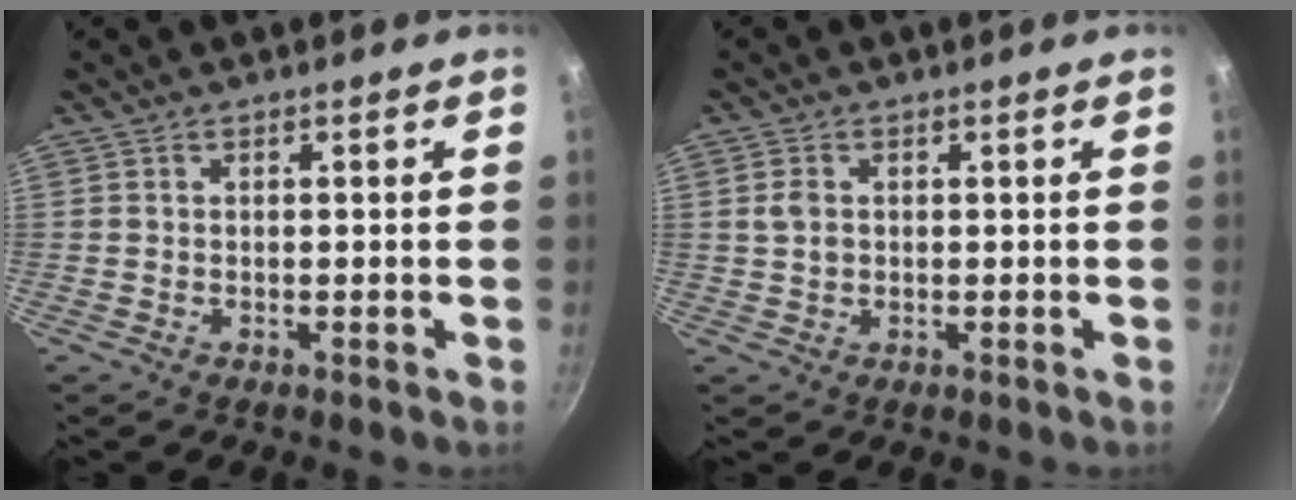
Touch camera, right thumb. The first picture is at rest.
{"total": 2.7, "force": [0.5, 2.0, 1.8], "torque": [-0.034, -0.001, 0.012]}